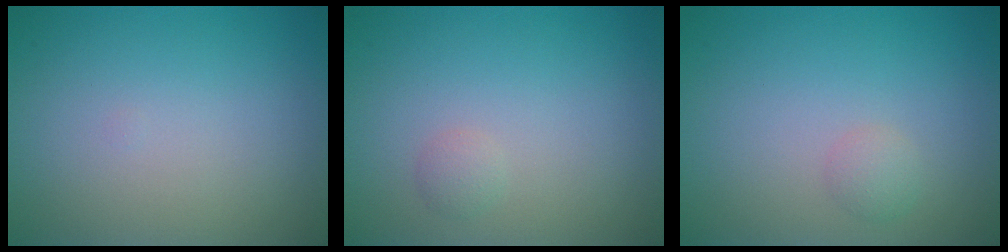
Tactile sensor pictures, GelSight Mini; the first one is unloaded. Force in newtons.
{"total": 0.8, "press": 0.8, "slide": 0.1}
{"total": 1.1, "press": 1.1, "slide": 0.1}